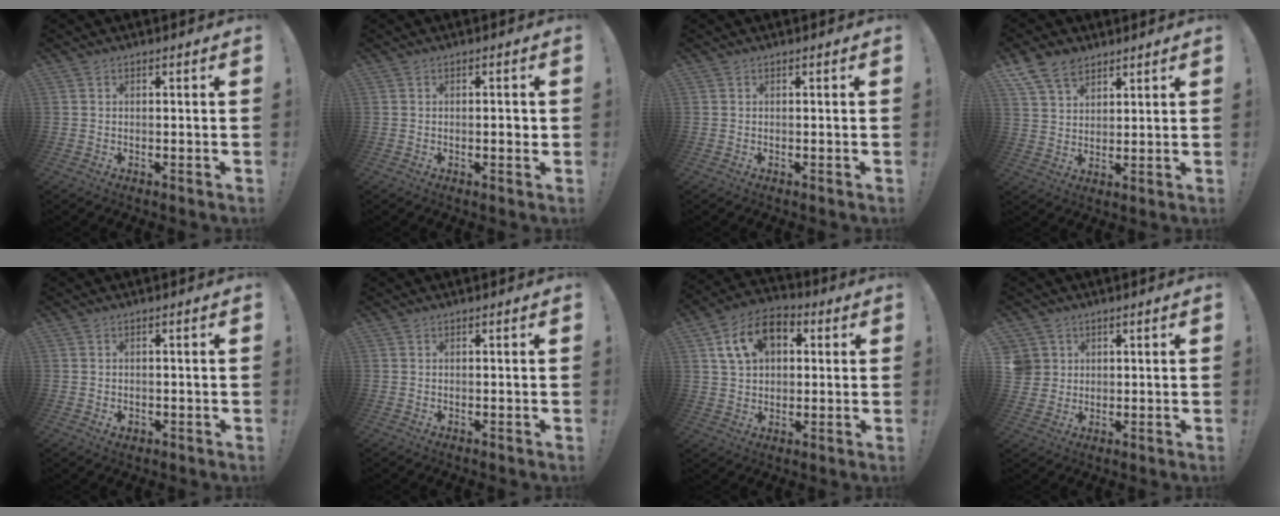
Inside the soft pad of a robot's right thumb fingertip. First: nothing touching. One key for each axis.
{"total": 2.0, "fx": -0.2, "fy": 0.6, "fz": 1.9, "tx": -0.016, "ty": -0.003, "tz": -0.008}
{"total": 0.0}
{"total": 9.5, "fx": 6.5, "fy": 6.0, "fz": 3.6, "tx": -0.064, "ty": -0.033, "tz": 0.128}
{"total": 1.4, "fx": -0.8, "fy": 1.0, "fz": 0.5, "tx": 0.003, "ty": 0.000, "tz": -0.015}
{"total": 0.0}
{"total": 13.4, "fx": 5.0, "fy": 9.5, "fz": 8.0, "tx": -0.127, "ty": -0.003, "tz": 0.101}
{"total": 5.4, "fx": 2.0, "fy": 4.9, "fz": 0.9, "tx": -0.016, "ty": -0.014, "tz": 0.040}